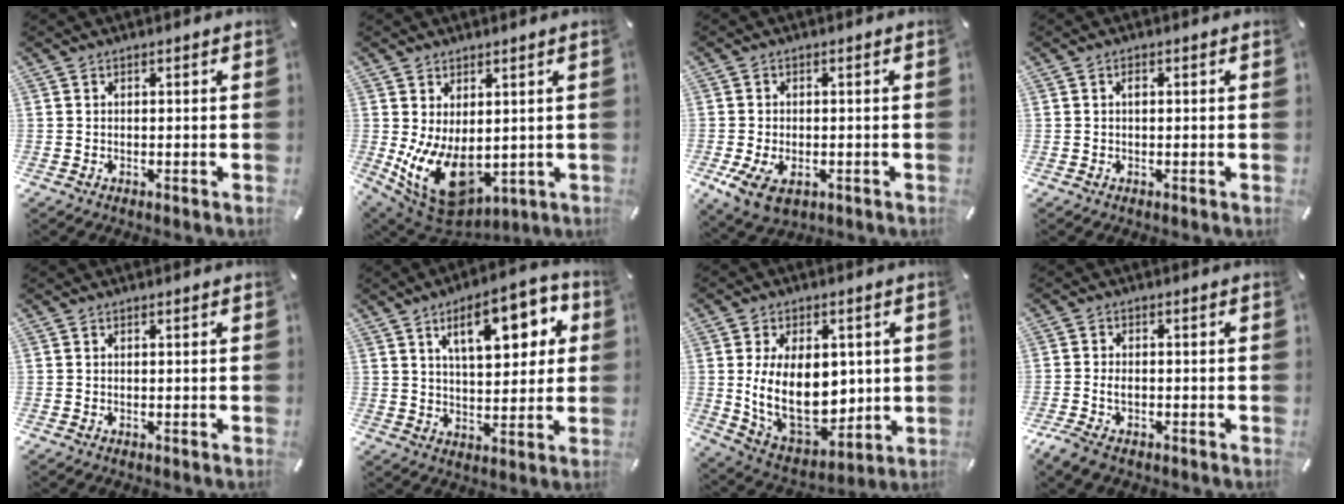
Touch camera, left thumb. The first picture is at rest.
{"total": 13.3, "force": [-0.9, 9.0, 9.8], "torque": [-0.169, -0.015, -0.003]}
{"total": 5.9, "force": [-1.8, 4.1, 3.9], "torque": [-0.089, 0.003, -0.030]}
{"total": 0.9, "force": [0.2, 0.5, 0.8], "torque": [-0.018, 0.002, 0.002]}
{"total": 0.0}
{"total": 14.6, "force": [6.6, 6.7, 11.3], "torque": [-0.155, -0.020, 0.105]}
{"total": 19.9, "force": [1.5, 13.3, 14.7], "torque": [-0.262, -0.024, 0.040]}
{"total": 3.6, "force": [-1.4, 2.2, 2.5], "torque": [-0.057, 0.004, -0.027]}